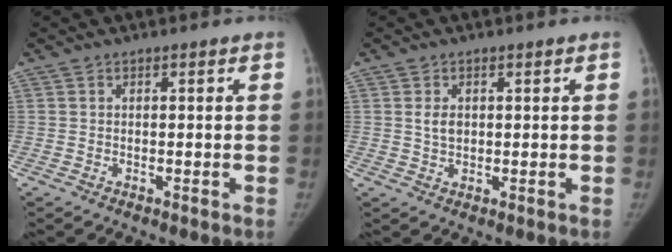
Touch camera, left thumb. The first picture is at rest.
{"total": 2.5, "force": [0.5, 1.7, 1.7], "torque": [-0.024, -0.002, 0.011]}